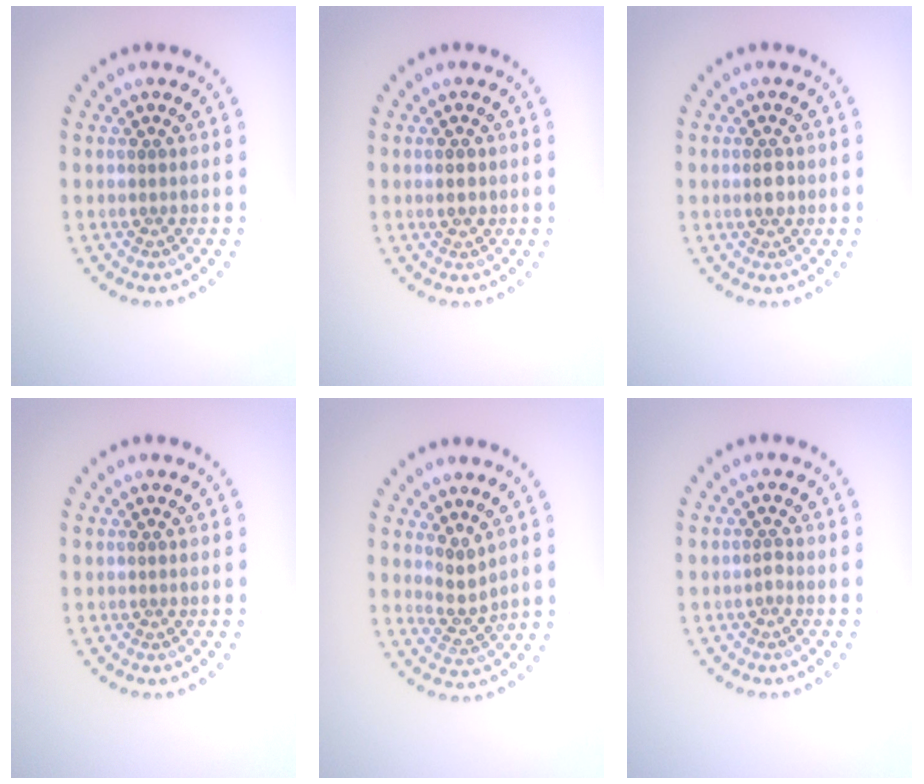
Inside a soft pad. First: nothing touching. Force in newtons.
{"total": 1.1, "press": 1.1, "slide": 0.1}
{"total": 1.5, "press": 1.4, "slide": 0.3}
{"total": 0.0}
{"total": 2.0, "press": 1.6, "slide": 1.3}
{"total": 0.6, "press": 0.5, "slide": 0.3}